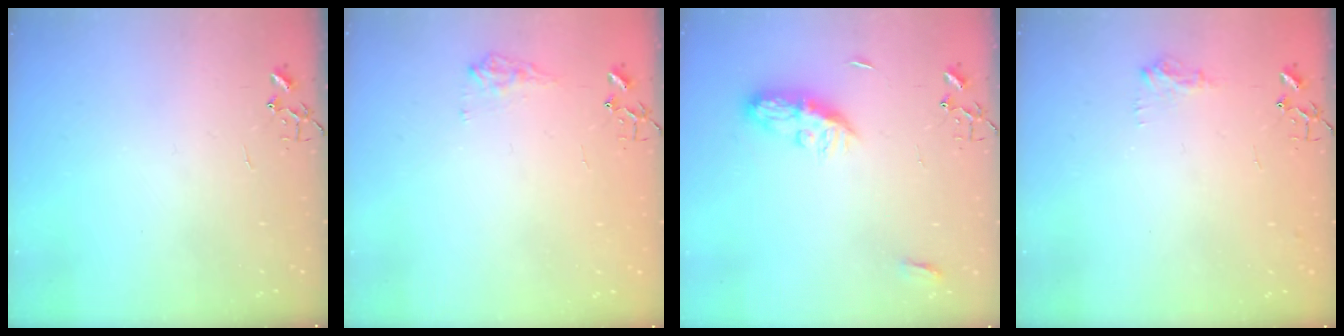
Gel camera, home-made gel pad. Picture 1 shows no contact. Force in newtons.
{"total": 8.2, "press": 8.2, "slide": 0.2}
{"total": 8.0, "press": 8.0, "slide": 0.4}
{"total": 8.4, "press": 8.4, "slide": 0.3}